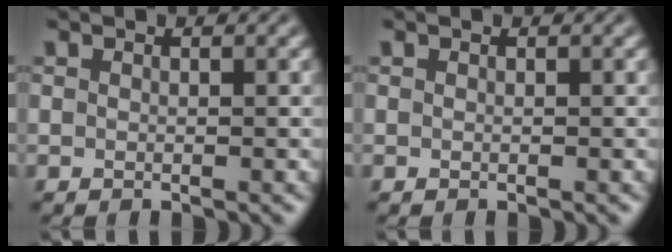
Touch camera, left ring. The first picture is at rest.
{"total": 0.0}